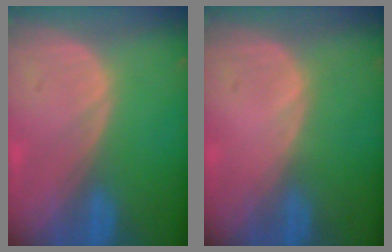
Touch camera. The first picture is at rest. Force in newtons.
{"total": 0.0}